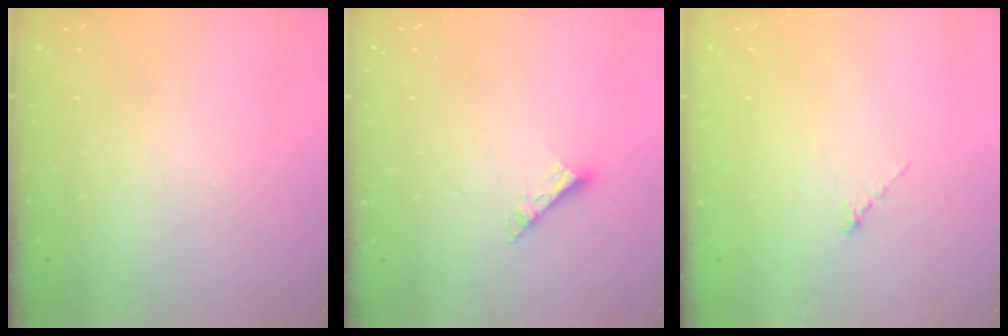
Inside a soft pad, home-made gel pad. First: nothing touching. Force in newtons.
{"total": 4.1, "press": 4.1, "slide": 0.2}
{"total": 0.0}